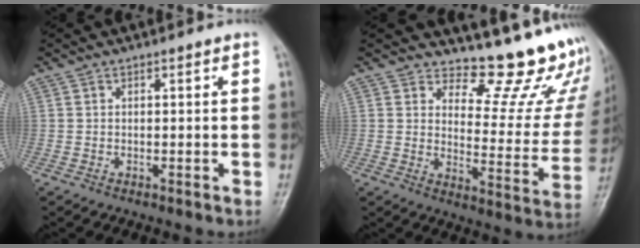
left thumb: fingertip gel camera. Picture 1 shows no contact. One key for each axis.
{"total": 15.6, "fx": 14.0, "fy": 4.5, "fz": 5.4, "tx": -0.021, "ty": -0.153, "tz": 0.163}